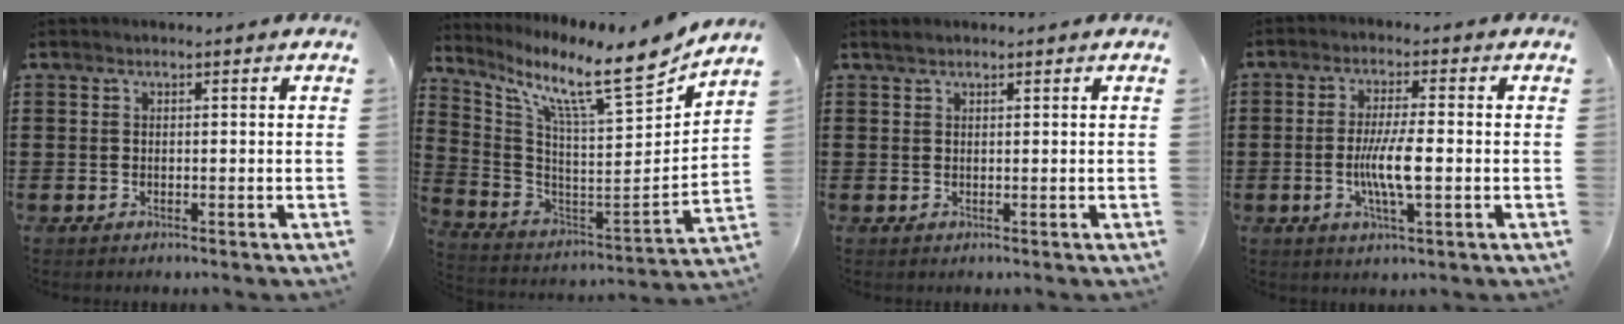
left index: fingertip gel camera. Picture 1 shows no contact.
{"total": 11.3, "force": [9.0, 0.8, 6.8], "torque": [-0.147, -0.078, 0.138]}
{"total": 0.9, "force": [0.8, 0.3, 0.3], "torque": [-0.008, 0.002, 0.015]}
{"total": 6.6, "force": [-0.9, 1.2, 6.4], "torque": [-0.132, -0.006, -0.024]}